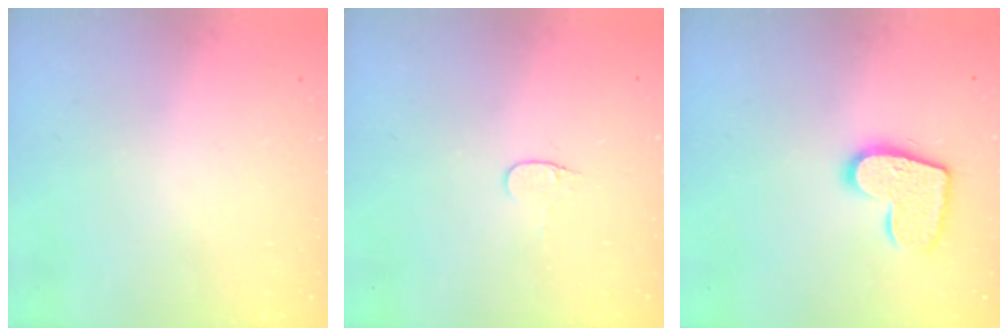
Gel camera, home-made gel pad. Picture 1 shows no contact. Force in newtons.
{"total": 3.4, "press": 3.3, "slide": 0.4}
{"total": 13.5, "press": 13.5, "slide": 0.8}